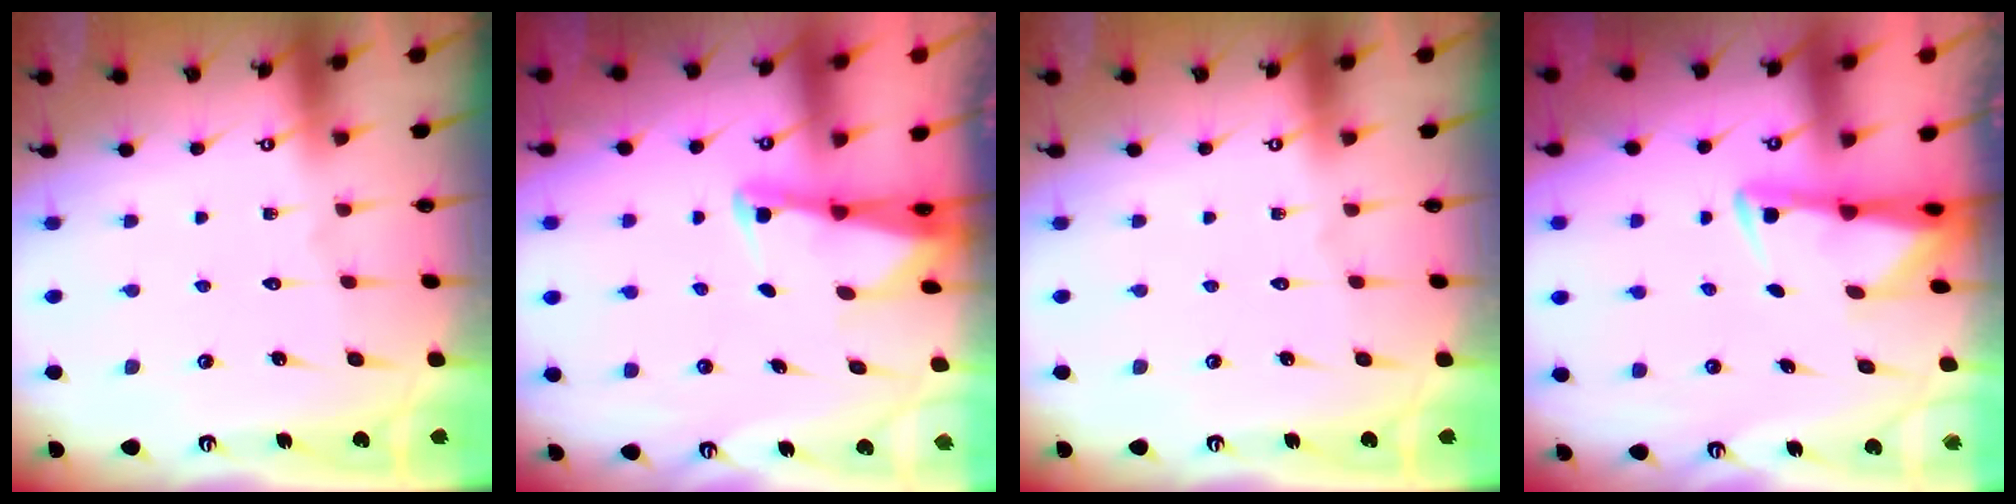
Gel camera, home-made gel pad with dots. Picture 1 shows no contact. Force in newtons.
{"total": 2.4, "press": 2.4, "slide": 0.2}
{"total": 0.0}
{"total": 2.8, "press": 2.8, "slide": 0.5}